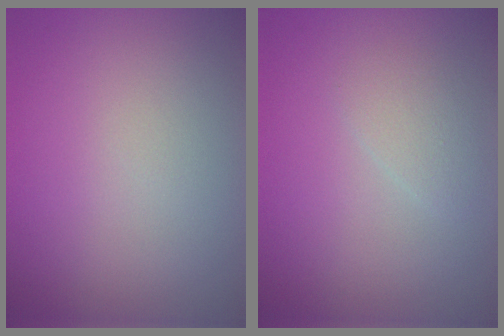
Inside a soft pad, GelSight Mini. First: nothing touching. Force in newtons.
{"total": 1.4, "press": 1.4, "slide": 0.0}